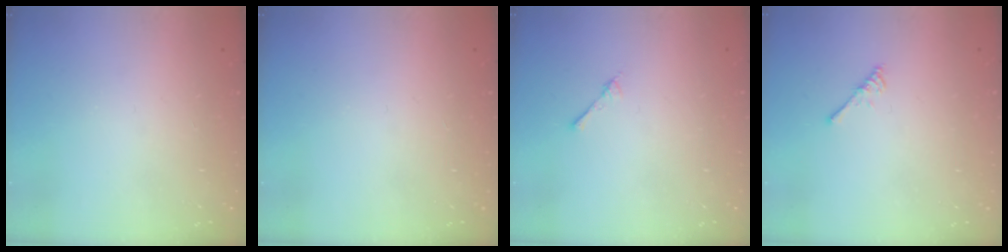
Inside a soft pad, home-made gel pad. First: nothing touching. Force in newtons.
{"total": 0.0}
{"total": 2.4, "press": 2.4, "slide": 0.3}
{"total": 3.0, "press": 2.9, "slide": 0.5}